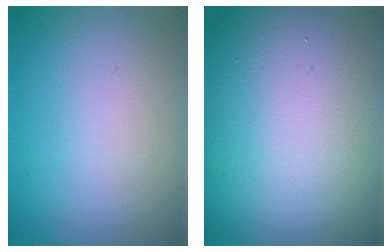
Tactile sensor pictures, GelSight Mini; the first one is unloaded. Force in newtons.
{"total": 24.9, "press": 24.9, "slide": 0.8}